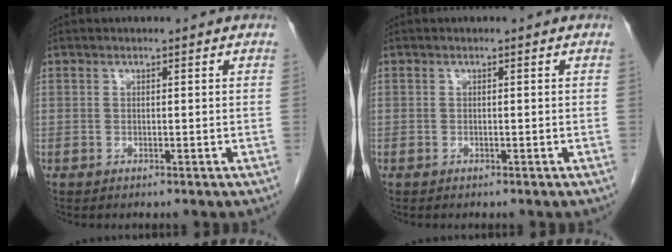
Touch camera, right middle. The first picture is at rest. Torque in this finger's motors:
{"motor_torque": [1.33, -0.81, 0.11, -0.04]}